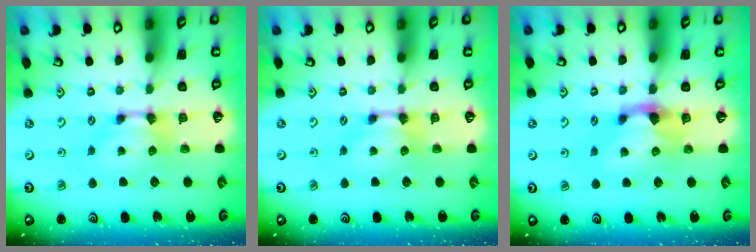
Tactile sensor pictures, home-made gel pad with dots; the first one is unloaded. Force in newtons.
{"total": 0.0}
{"total": 1.9, "press": 1.4, "slide": 1.2}